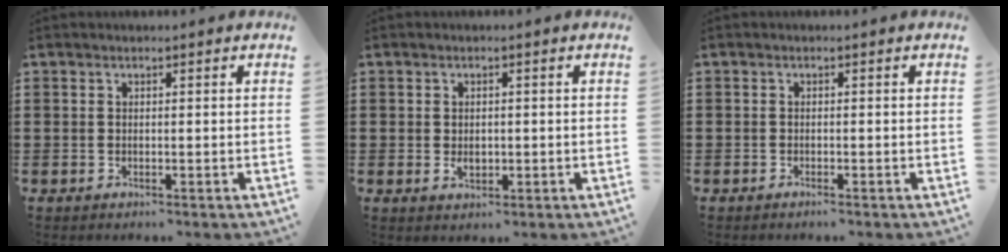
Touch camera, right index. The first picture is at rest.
{"total": 1.6, "force": [0.0, 1.1, 1.2], "torque": [-0.022, 0.006, -0.001]}
{"total": 0.6, "force": [-0.6, 0.0, 0.1], "torque": [-0.004, -0.002, -0.012]}